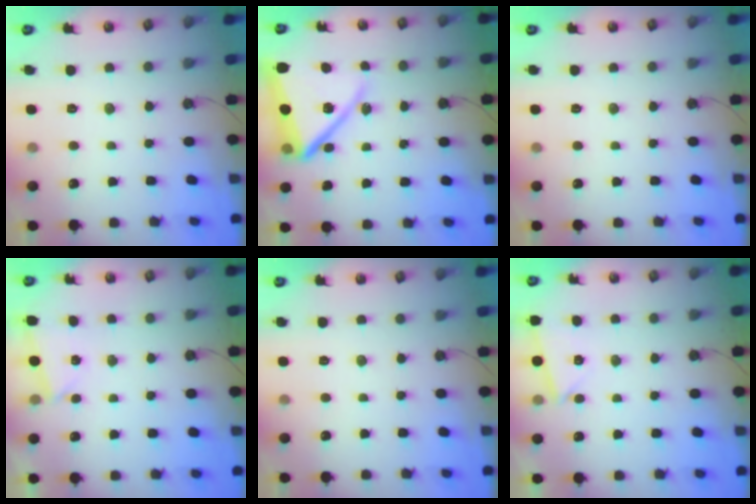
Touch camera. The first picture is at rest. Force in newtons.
{"total": 16.8, "press": 16.8, "slide": 1.5}
{"total": 0.0}
{"total": 2.3, "press": 1.3, "slide": 1.9}
{"total": 0.0}
{"total": 3.7, "press": 3.4, "slide": 1.4}